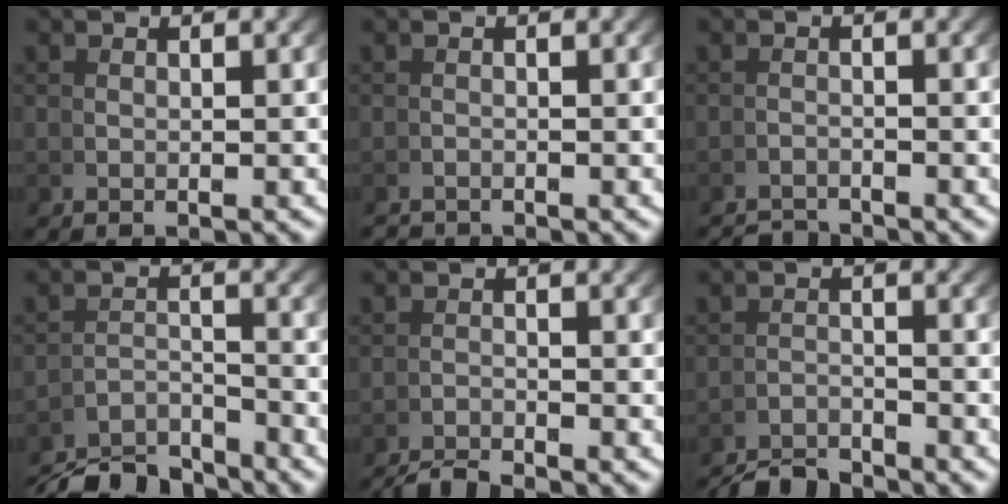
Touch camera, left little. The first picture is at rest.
{"total": 1.5, "force": [-1.2, -0.6, -0.6], "torque": [0.014, -0.007, -0.020]}
{"total": 2.9, "force": [-2.8, -0.4, -0.4], "torque": [0.016, -0.010, -0.046]}
{"total": 5.9, "force": [-5.6, 0.9, 1.6], "torque": [-0.007, -0.008, -0.095]}
{"total": 2.3, "force": [-2.1, -0.7, -0.3], "torque": [0.011, 0.001, -0.042]}
{"total": 3.7, "force": [-3.7, -0.1, 0.1], "torque": [0.016, -0.004, -0.067]}